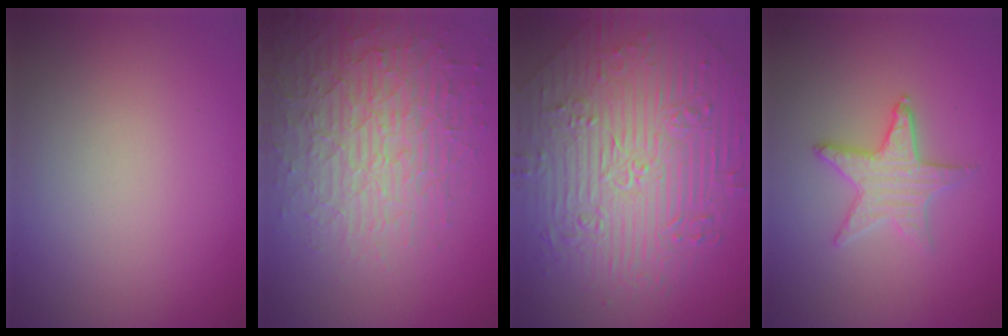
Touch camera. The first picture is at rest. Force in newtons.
{"total": 6.5, "press": 5.1, "slide": 4.0}
{"total": 11.1, "press": 7.5, "slide": 8.2}
{"total": 2.9, "press": 2.8, "slide": 0.8}